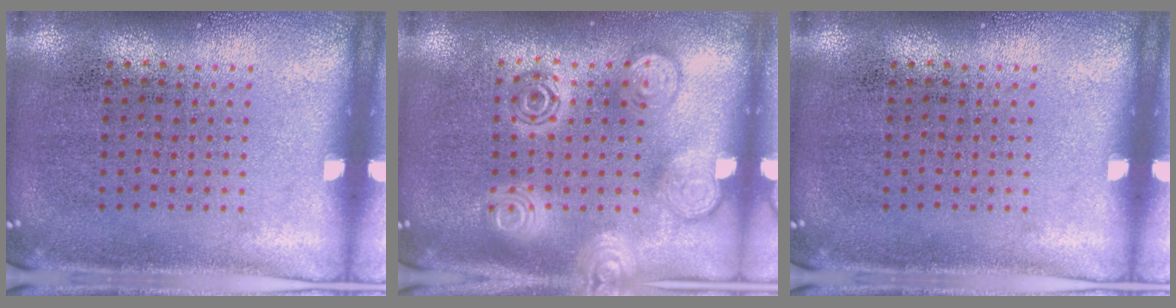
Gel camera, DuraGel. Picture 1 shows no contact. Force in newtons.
{"total": 3.0, "press": 3.0, "slide": 0.4}
{"total": 0.0}